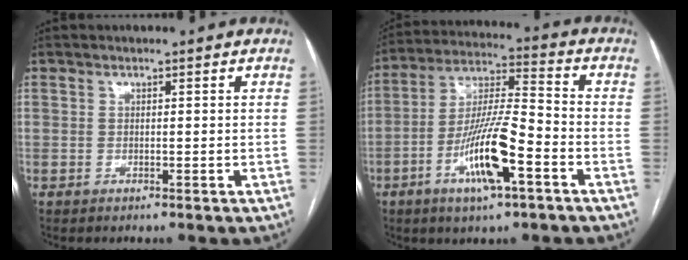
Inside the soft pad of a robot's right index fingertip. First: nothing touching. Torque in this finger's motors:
{"motor_torque": [2.14, 0.00, 1.03, 0.21]}